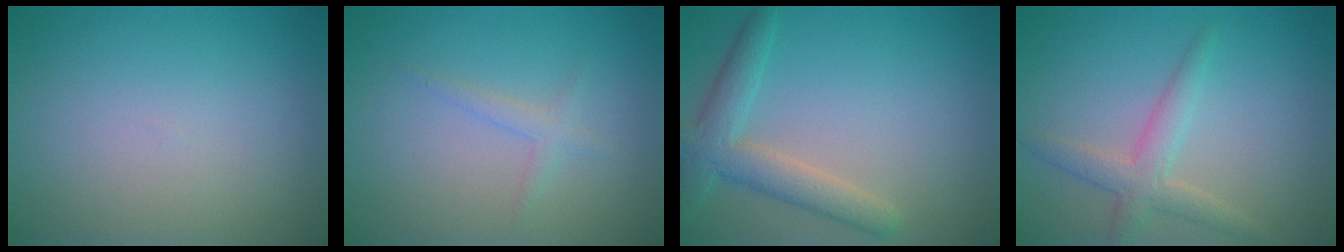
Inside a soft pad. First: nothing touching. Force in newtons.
{"total": 1.2, "press": 1.2, "slide": 0.0}
{"total": 3.8, "press": 3.8, "slide": 0.2}
{"total": 2.8, "press": 2.8, "slide": 0.1}